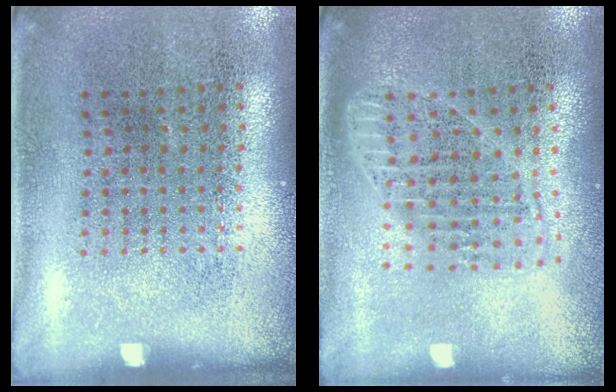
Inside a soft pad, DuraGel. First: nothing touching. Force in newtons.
{"total": 1.8, "press": 1.5, "slide": 0.9}